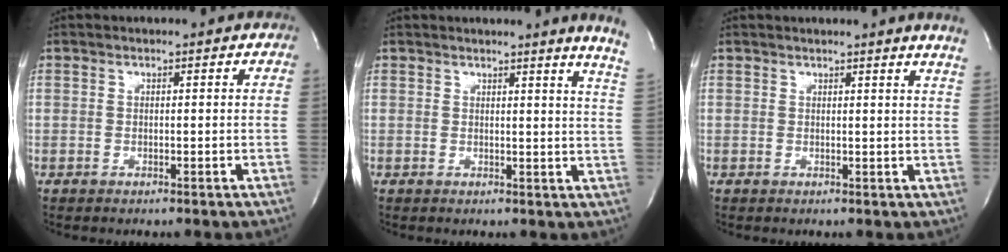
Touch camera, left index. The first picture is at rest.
{"total": 6.5, "force": [5.6, -1.8, 2.9], "torque": [-0.032, -0.059, 0.037]}
{"total": 4.4, "force": [3.9, -1.2, 1.7], "torque": [-0.022, -0.026, 0.023]}